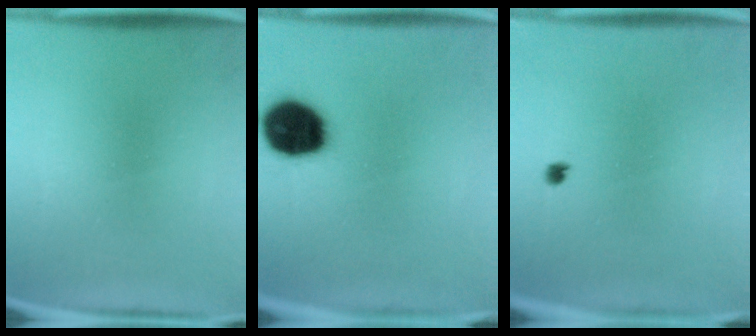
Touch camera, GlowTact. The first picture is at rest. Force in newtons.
{"total": 15.8}
{"total": 1.0}